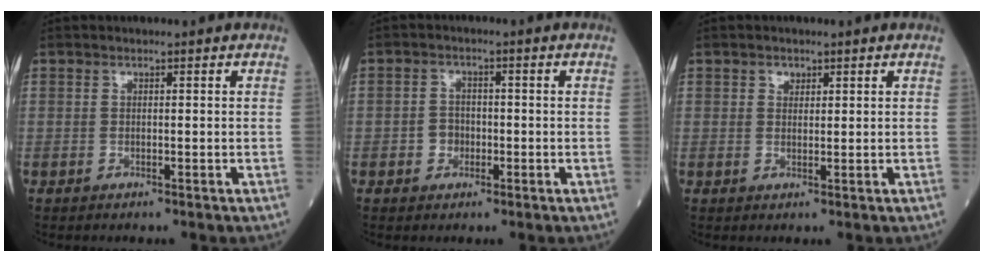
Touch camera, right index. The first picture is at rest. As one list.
[{"total": 2.6, "force": [-0.9, 2.2, 1.1], "torque": [-0.015, 0.007, -0.016]}, {"total": 1.3, "force": [0.8, 1.0, 0.5], "torque": [-0.004, -0.002, 0.011]}]